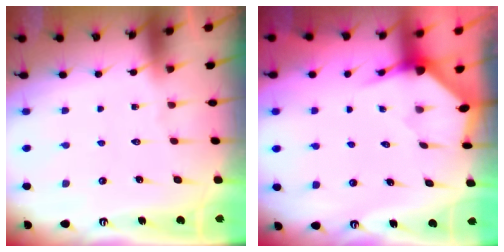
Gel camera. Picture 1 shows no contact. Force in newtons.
{"total": 3.3, "press": 3.3, "slide": 0.1}